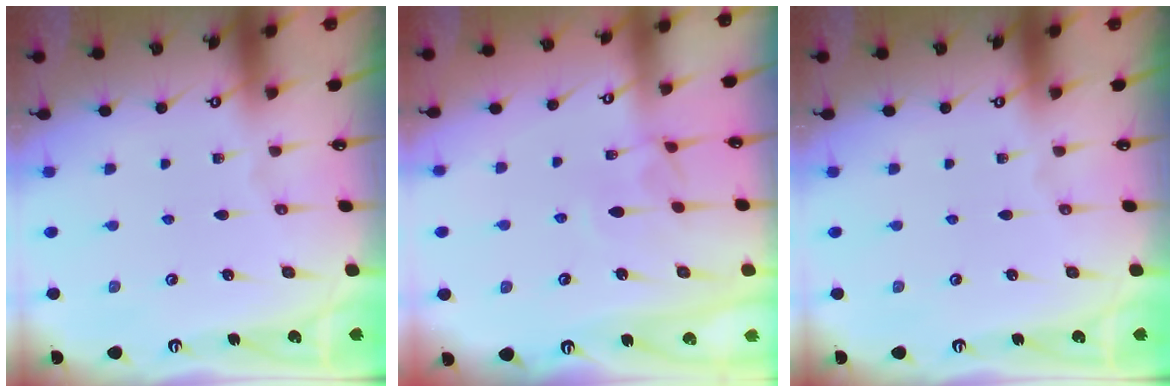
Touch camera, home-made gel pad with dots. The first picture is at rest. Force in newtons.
{"total": 3.0, "press": 3.0, "slide": 0.3}
{"total": 0.0}